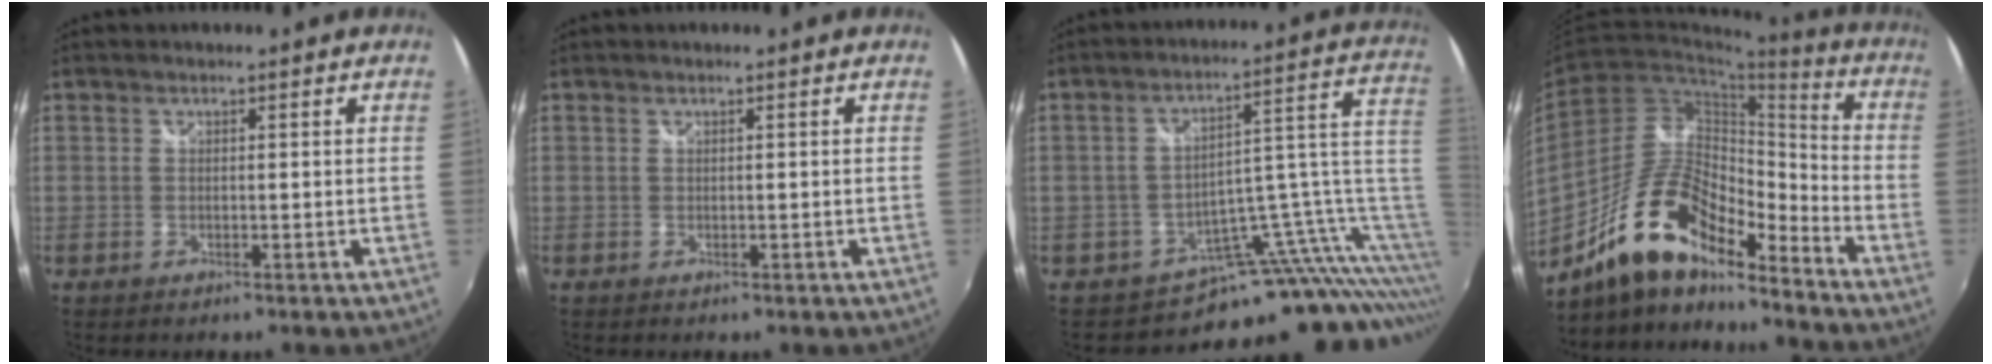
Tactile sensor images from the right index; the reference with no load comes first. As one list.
[{"total": 0.0}, {"total": 11.0, "force": [-6.5, 4.9, 7.4], "torque": [-0.074, 0.027, -0.108]}, {"total": 17.5, "force": [-12.6, 5.8, 10.7], "torque": [-0.200, 0.007, -0.235]}]